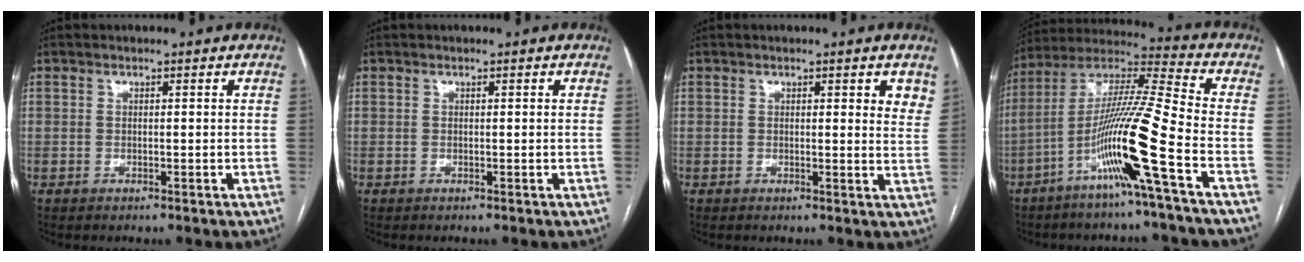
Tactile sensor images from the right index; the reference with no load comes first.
{"total": 0.0}
{"total": 3.9, "force": [2.3, 0.9, 3.1], "torque": [-0.025, -0.007, 0.017]}
{"total": 15.6, "force": [-6.5, -1.9, 14.1], "torque": [-0.273, -0.007, -0.128]}